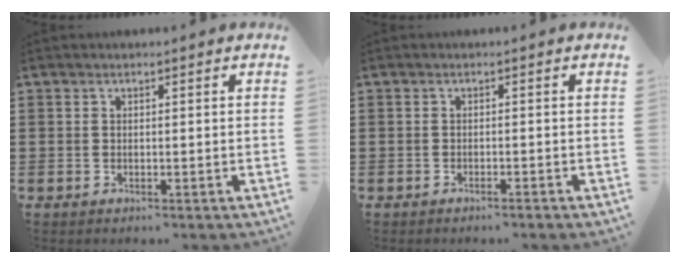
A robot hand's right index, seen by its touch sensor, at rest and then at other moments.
{"total": 0.7, "force": [-0.7, -0.1, 0.3], "torque": [-0.006, 0.001, -0.014]}